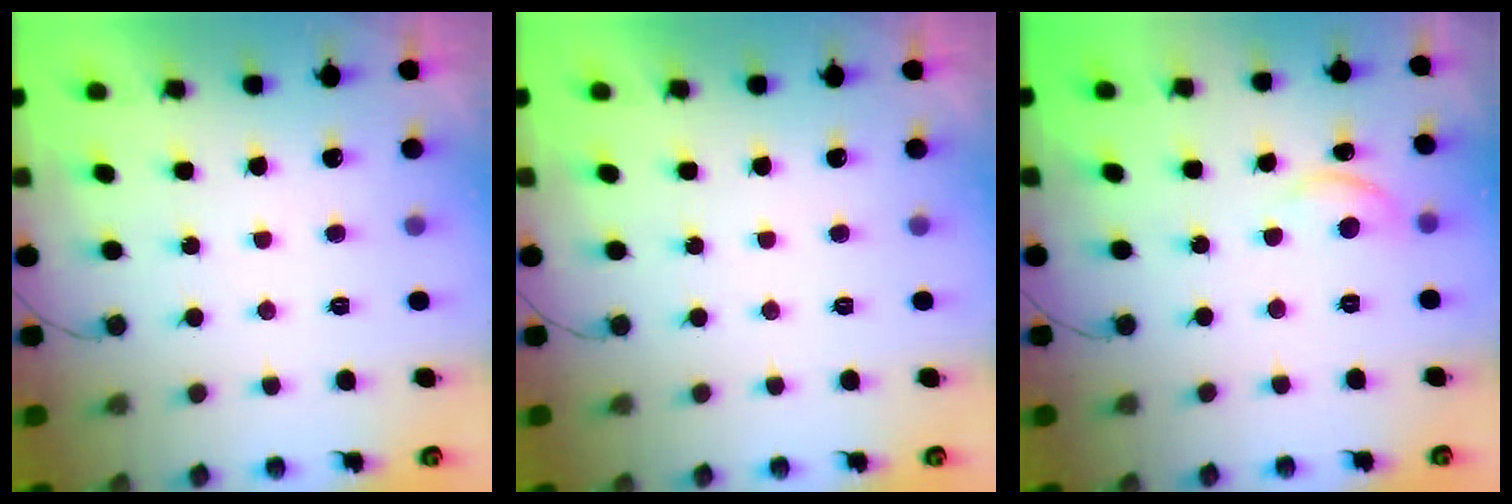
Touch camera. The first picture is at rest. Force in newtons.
{"total": 0.0}
{"total": 5.8, "press": 5.7, "slide": 0.6}